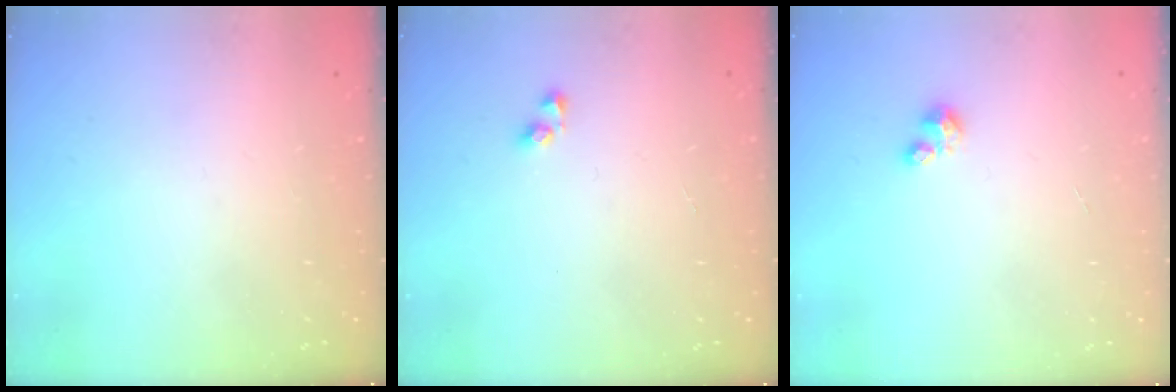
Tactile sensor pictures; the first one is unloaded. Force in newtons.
{"total": 2.9, "press": 2.9, "slide": 0.2}
{"total": 2.5, "press": 2.5, "slide": 0.3}